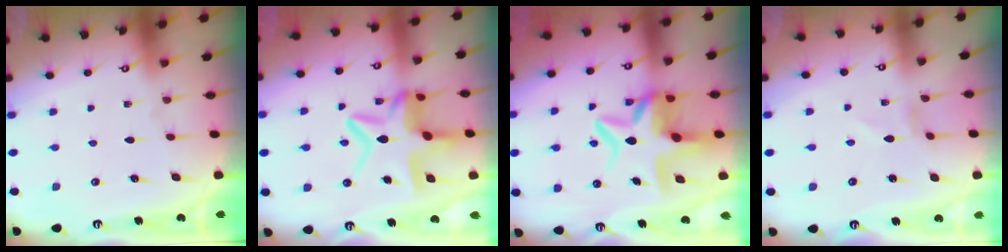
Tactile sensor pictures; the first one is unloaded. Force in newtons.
{"total": 14.2, "press": 14.1, "slide": 1.4}
{"total": 9.9, "press": 9.5, "slide": 2.9}
{"total": 0.0}